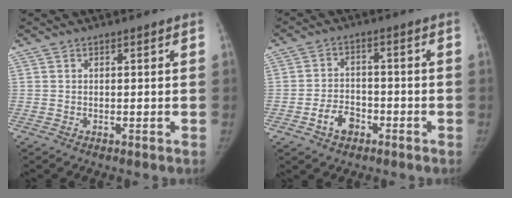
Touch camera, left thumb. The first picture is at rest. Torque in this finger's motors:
{"motor_torque": [0.02, 0.08, 0.73, 0.28, -0.02]}